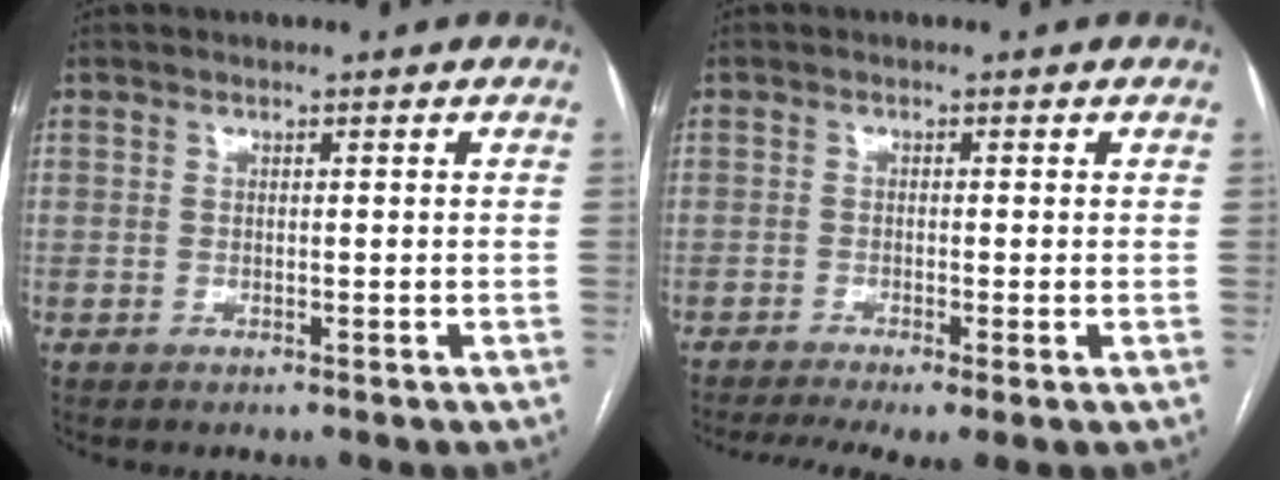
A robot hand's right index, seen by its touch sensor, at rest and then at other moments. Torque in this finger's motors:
{"motor_torque": [1.41, -0.72, 0.38, 0.07]}